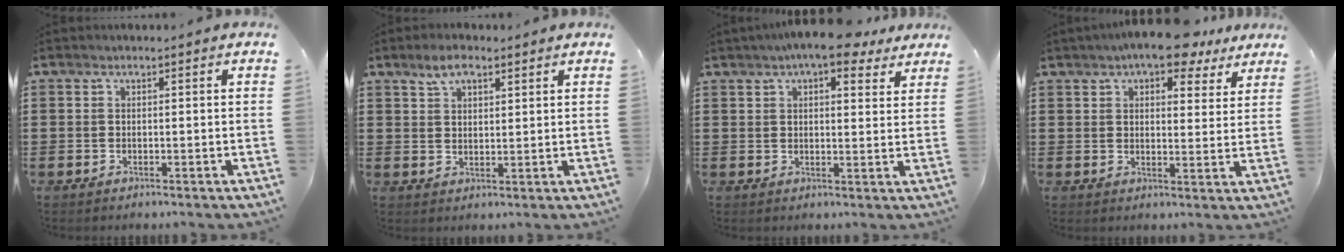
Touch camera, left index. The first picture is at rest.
{"total": 4.4, "force": [2.9, 2.0, 2.6], "torque": [-0.049, 0.005, 0.051]}
{"total": 6.6, "force": [5.1, 1.6, 3.8], "torque": [-0.072, -0.007, 0.089]}
{"total": 7.8, "force": [6.3, 2.3, 4.0], "torque": [-0.072, -0.015, 0.112]}